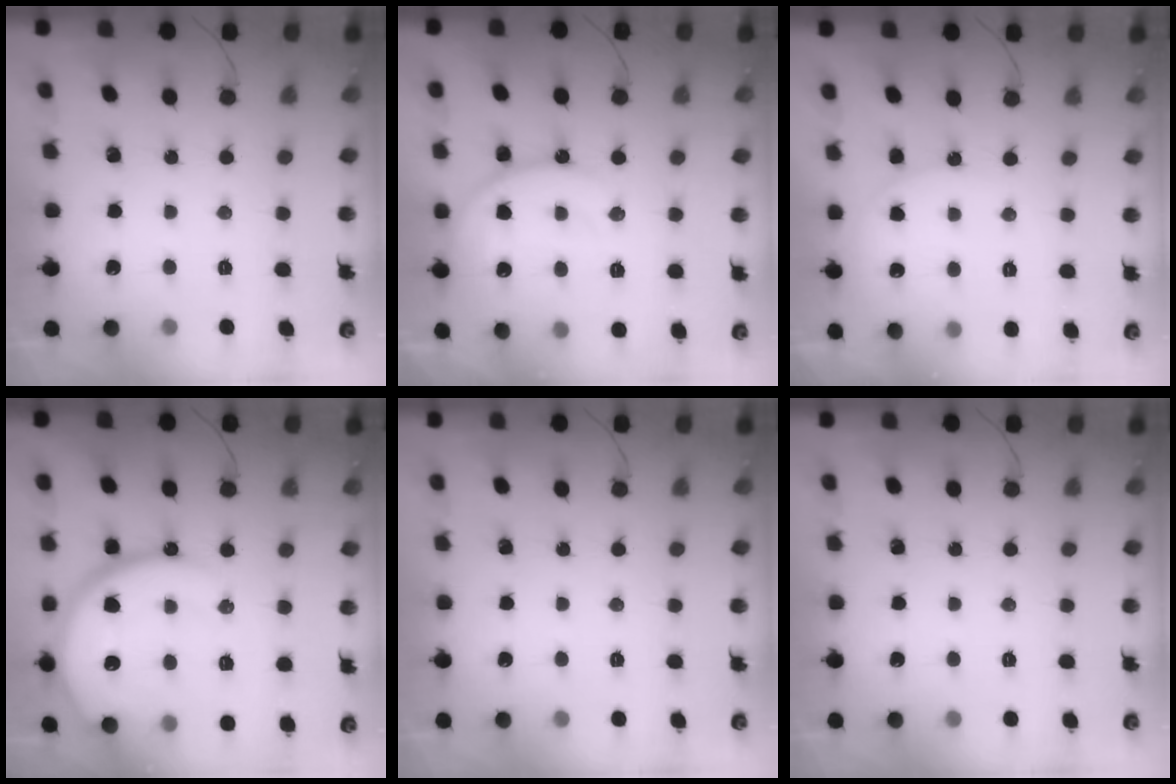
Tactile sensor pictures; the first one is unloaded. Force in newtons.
{"total": 13.8, "press": 13.7, "slide": 1.9}
{"total": 5.7, "press": 5.7, "slide": 0.7}
{"total": 21.0, "press": 20.9, "slide": 2.2}
{"total": 0.0}
{"total": 0.0}